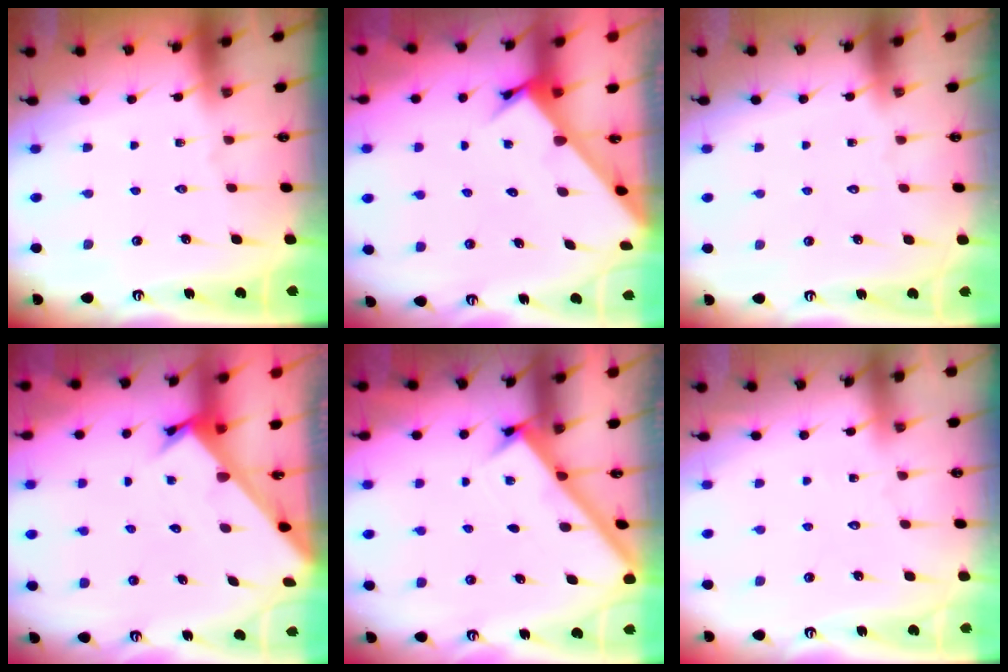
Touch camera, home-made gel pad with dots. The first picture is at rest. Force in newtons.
{"total": 3.5, "press": 3.5, "slide": 0.3}
{"total": 1.5, "press": 1.5, "slide": 0.1}
{"total": 2.6, "press": 2.6, "slide": 0.2}
{"total": 2.7, "press": 2.7, "slide": 0.3}
{"total": 4.0, "press": 4.0, "slide": 0.4}